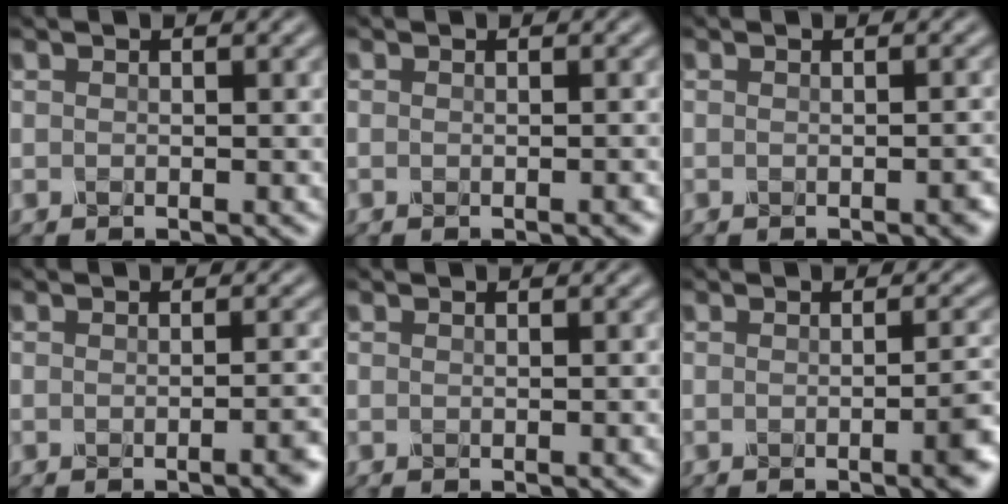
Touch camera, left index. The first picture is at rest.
{"total": 1.2, "force": [-0.4, 0.6, 1.0], "torque": [0.000, 0.003, -0.008]}
{"total": 1.9, "force": [-0.8, 0.7, 1.6], "torque": [-0.010, 0.003, -0.008]}
{"total": 3.4, "force": [-1.5, 1.2, 2.8], "torque": [-0.014, 0.007, -0.023]}
{"total": 1.0, "force": [-0.2, 0.4, 0.8], "torque": [-0.003, -0.002, -0.003]}
{"total": 5.0, "force": [-1.4, 1.9, 4.5], "torque": [-0.035, -0.004, -0.016]}